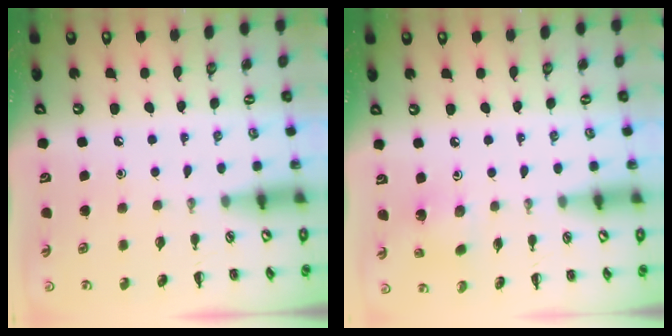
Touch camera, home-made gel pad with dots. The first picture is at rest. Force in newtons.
{"total": 1.4, "press": 1.3, "slide": 0.6}